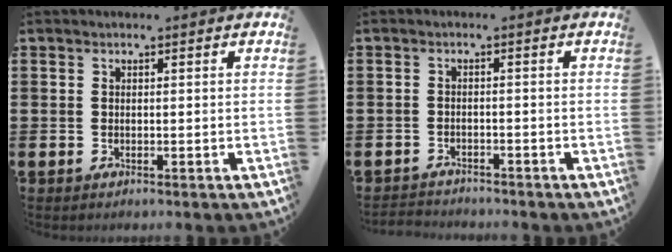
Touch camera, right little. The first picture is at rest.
{"total": 1.7, "force": [-1.7, 0.0, -0.2], "torque": [-0.001, 0.003, -0.037]}